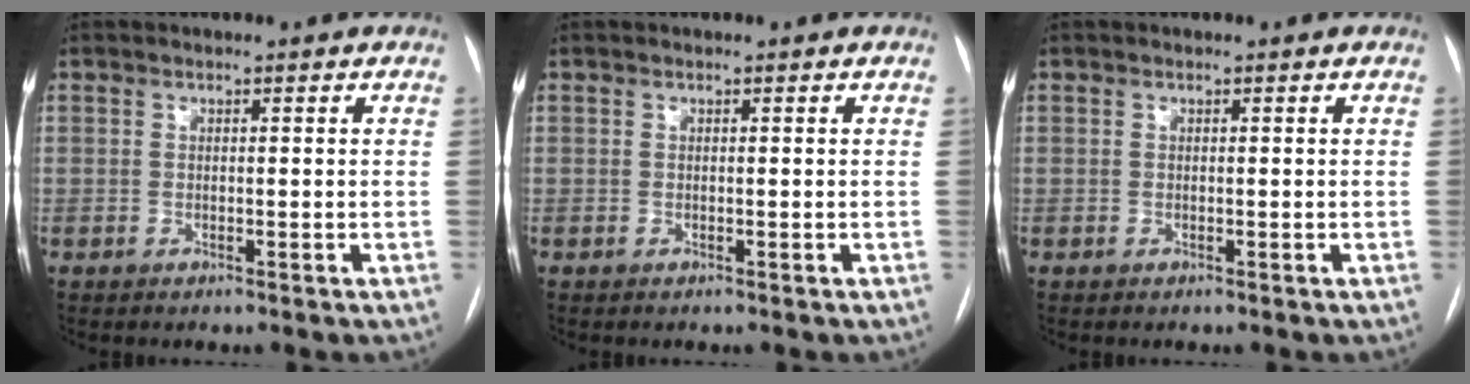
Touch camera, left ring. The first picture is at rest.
{"total": 0.0}
{"total": 0.0}